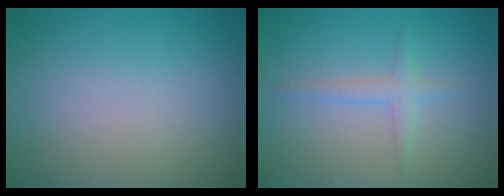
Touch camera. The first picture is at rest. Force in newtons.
{"total": 1.6, "press": 1.6, "slide": 0.1}